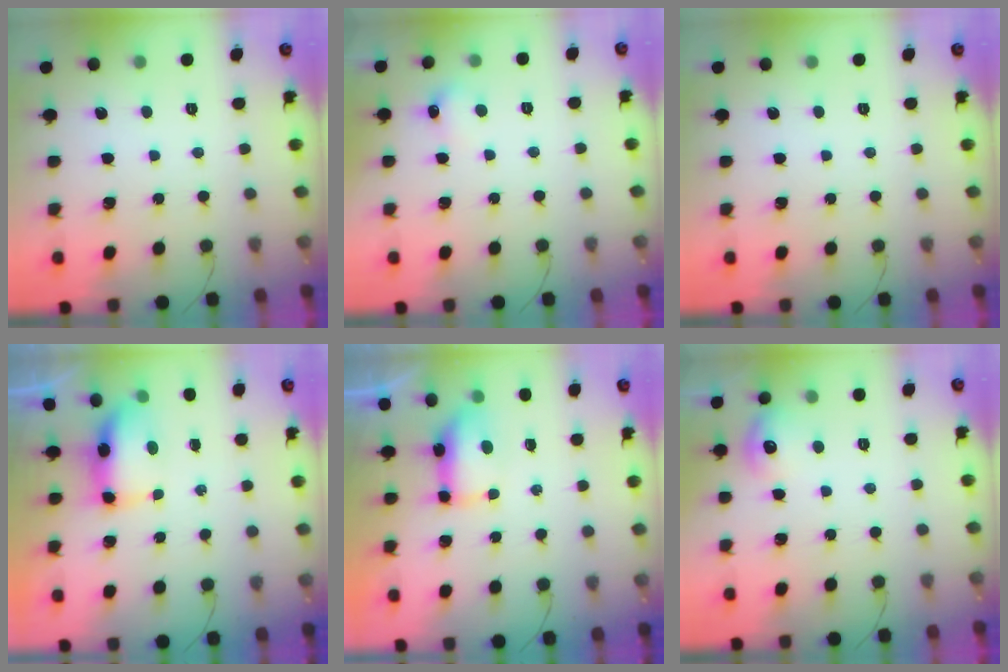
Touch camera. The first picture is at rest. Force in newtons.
{"total": 5.8, "press": 5.6, "slide": 1.5}
{"total": 0.0}
{"total": 7.0, "press": 7.0, "slide": 0.5}
{"total": 7.4, "press": 7.0, "slide": 2.3}
{"total": 8.5, "press": 8.4, "slide": 1.5}